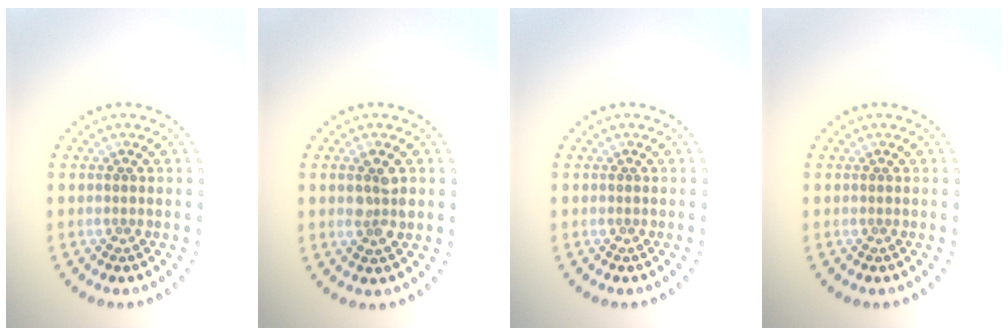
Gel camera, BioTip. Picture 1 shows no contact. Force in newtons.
{"total": 2.5, "press": 2.4, "slide": 0.4}
{"total": 0.0}
{"total": 0.0}